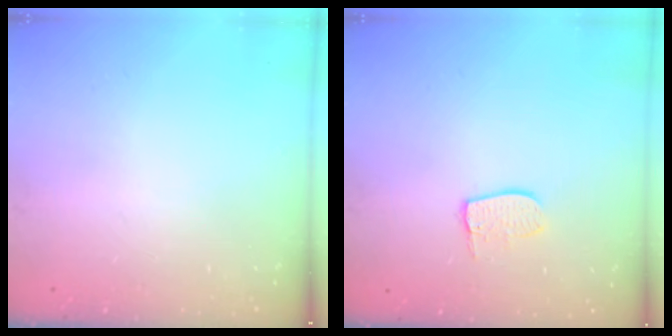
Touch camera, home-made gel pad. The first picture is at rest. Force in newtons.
{"total": 7.2, "press": 7.2, "slide": 0.3}